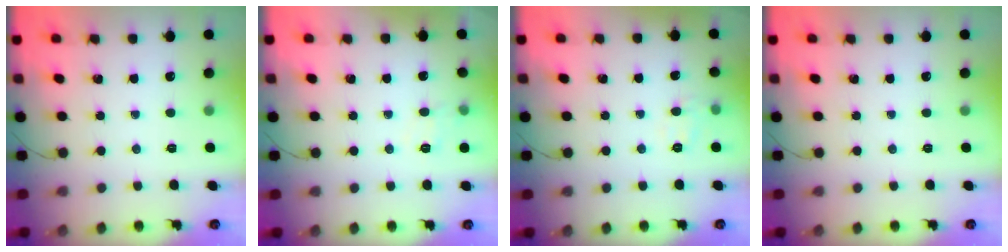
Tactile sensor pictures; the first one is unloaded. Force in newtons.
{"total": 4.3, "press": 4.0, "slide": 1.6}
{"total": 6.7, "press": 6.7, "slide": 1.0}
{"total": 0.0}